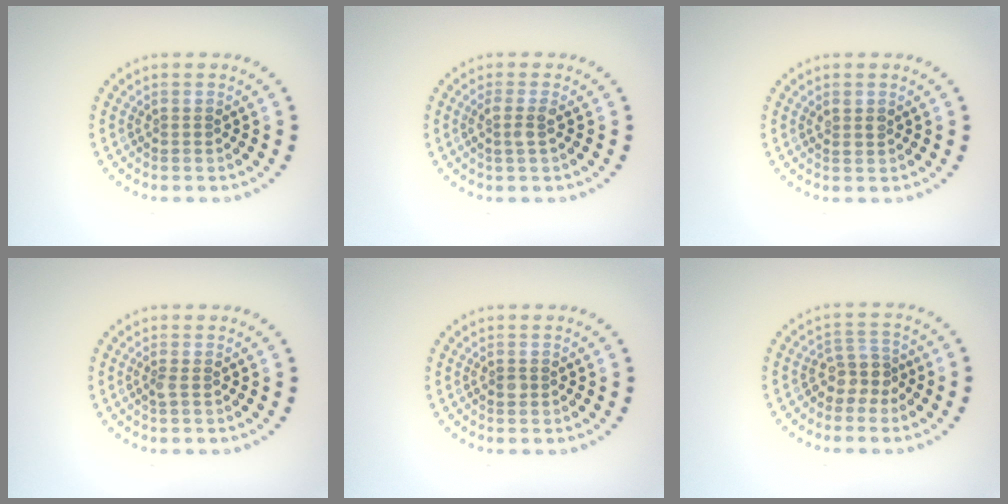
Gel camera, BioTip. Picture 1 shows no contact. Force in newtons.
{"total": 1.5, "press": 1.2, "slide": 0.9}
{"total": 0.9, "press": 0.9, "slide": 0.4}
{"total": 0.7, "press": 0.6, "slide": 0.3}
{"total": 0.8, "press": 0.8, "slide": 0.1}
{"total": 2.5, "press": 2.1, "slide": 1.5}